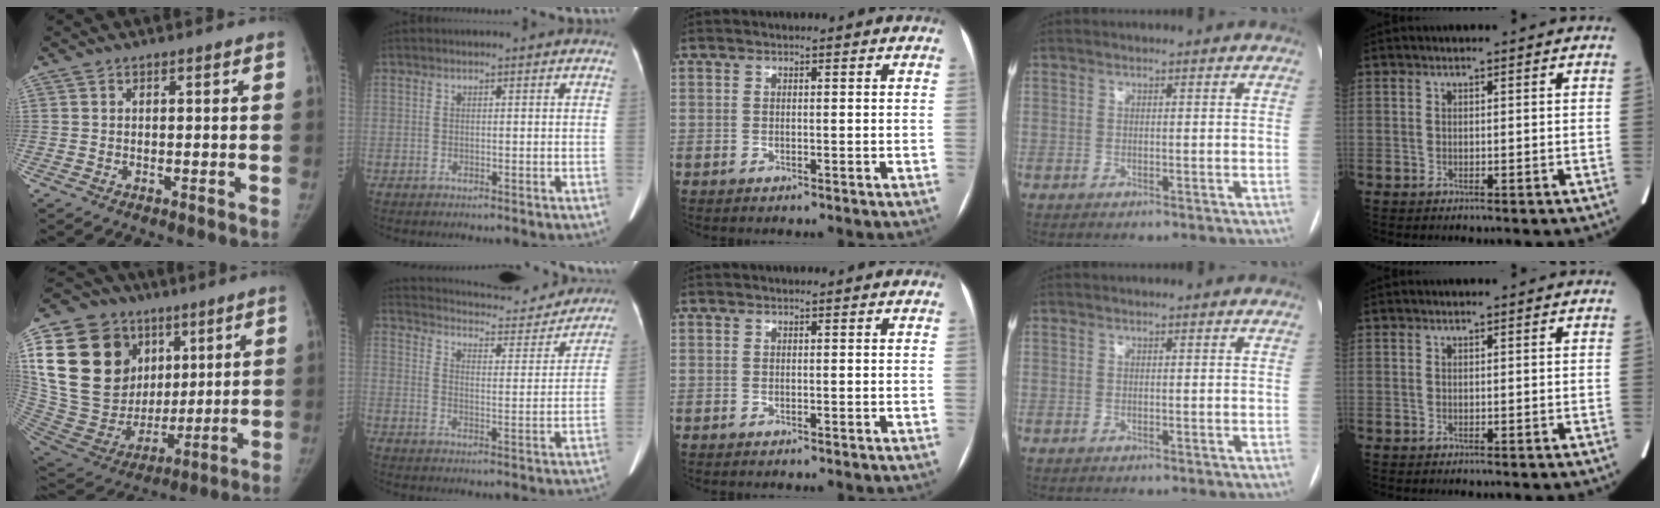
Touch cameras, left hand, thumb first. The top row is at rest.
{"thumb": {"total": 29.8, "force": [9.7, 22.4, 17.1], "torque": [-0.317, 0.022, 0.193]}, "index": {"total": 19.7, "force": [17.8, 4.7, 6.9], "torque": [-0.101, -0.015, 0.230]}}